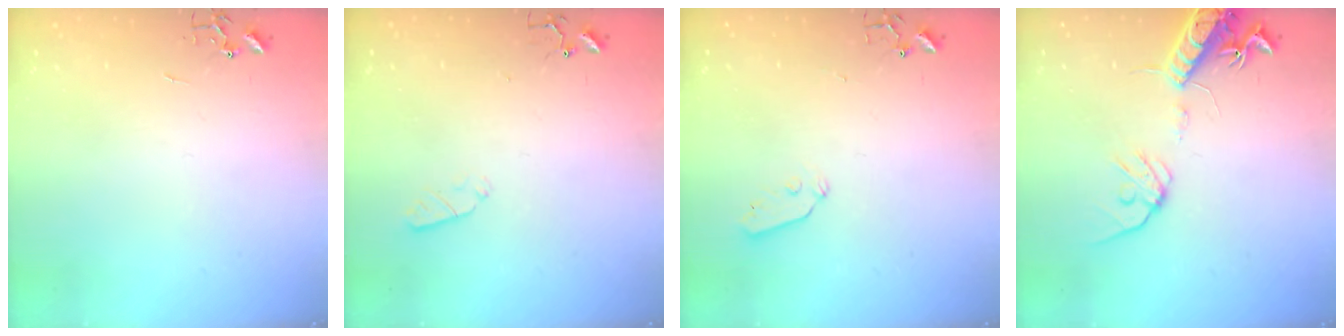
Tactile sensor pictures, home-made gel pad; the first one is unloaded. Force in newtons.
{"total": 2.9, "press": 2.8, "slide": 0.5}
{"total": 3.3, "press": 3.3, "slide": 0.4}
{"total": 16.4, "press": 16.1, "slide": 3.0}